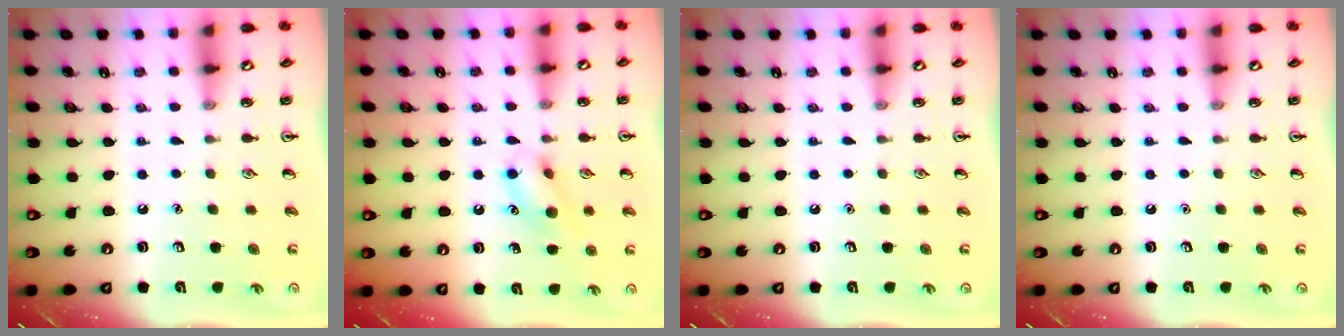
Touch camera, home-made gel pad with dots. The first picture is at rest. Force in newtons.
{"total": 10.6, "press": 10.5, "slide": 1.1}
{"total": 0.0}
{"total": 0.0}